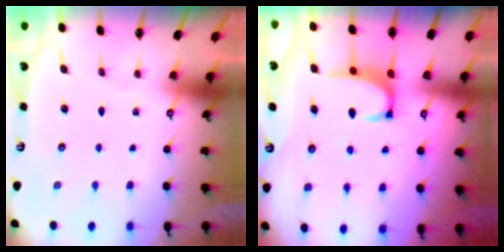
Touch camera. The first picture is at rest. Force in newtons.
{"total": 2.2, "press": 2.1, "slide": 0.7}